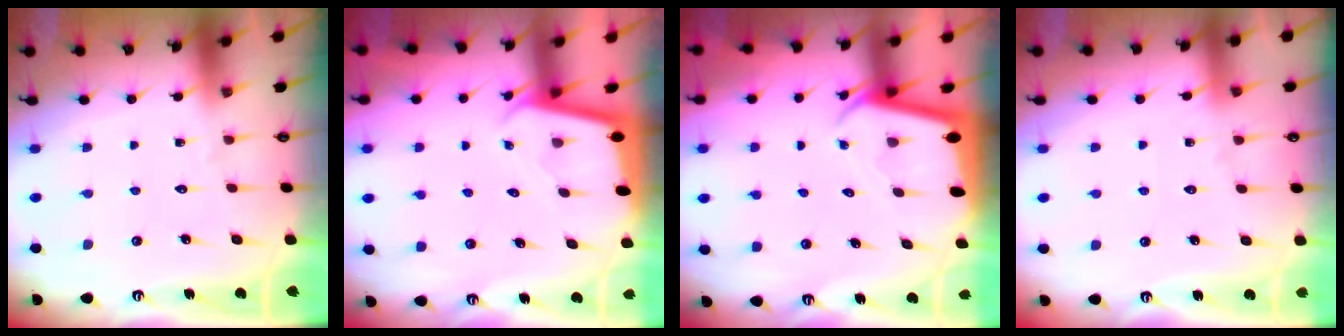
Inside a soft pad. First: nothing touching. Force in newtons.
{"total": 1.9, "press": 1.9, "slide": 0.0}
{"total": 2.4, "press": 2.4, "slide": 0.2}
{"total": 3.3, "press": 3.3, "slide": 0.5}